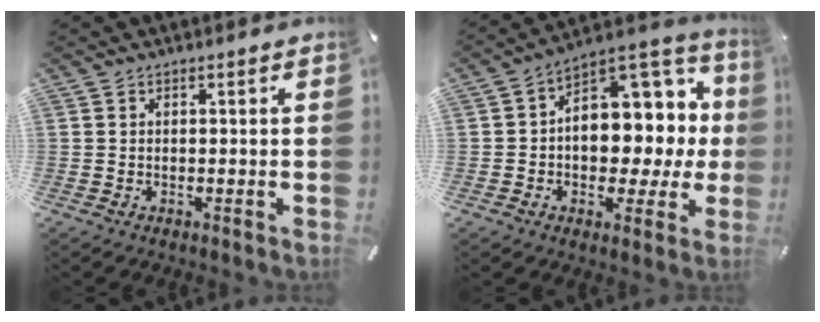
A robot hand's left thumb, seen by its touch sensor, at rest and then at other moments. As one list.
[{"total": 11.7, "force": [1.3, 9.3, 7.0], "torque": [-0.073, -0.031, 0.028]}]